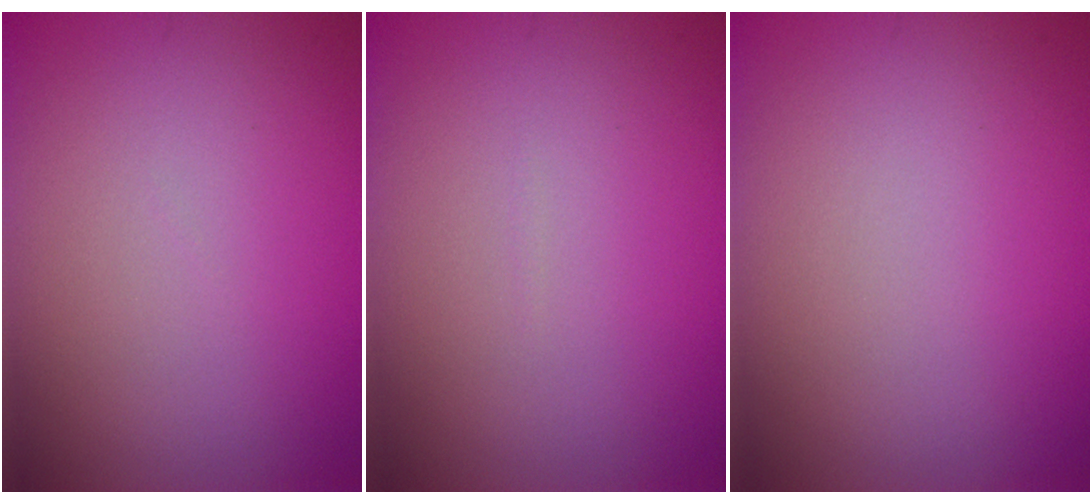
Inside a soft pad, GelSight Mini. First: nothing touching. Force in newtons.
{"total": 0.0}
{"total": 0.0}